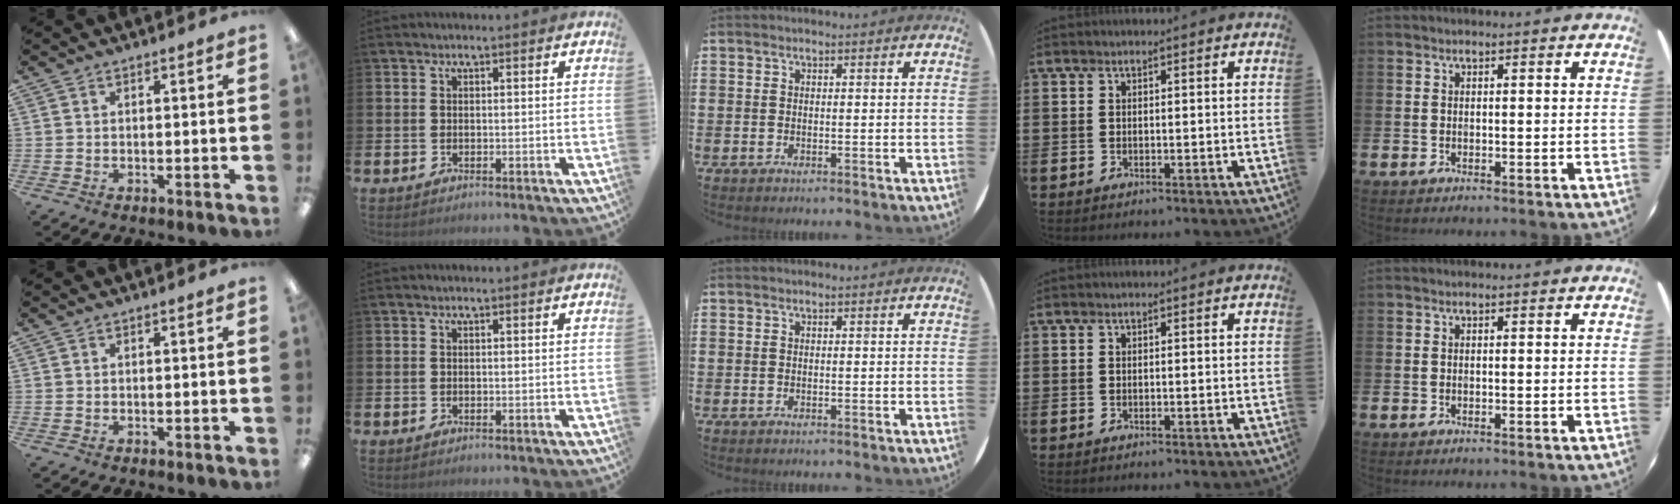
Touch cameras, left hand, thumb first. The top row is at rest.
{}